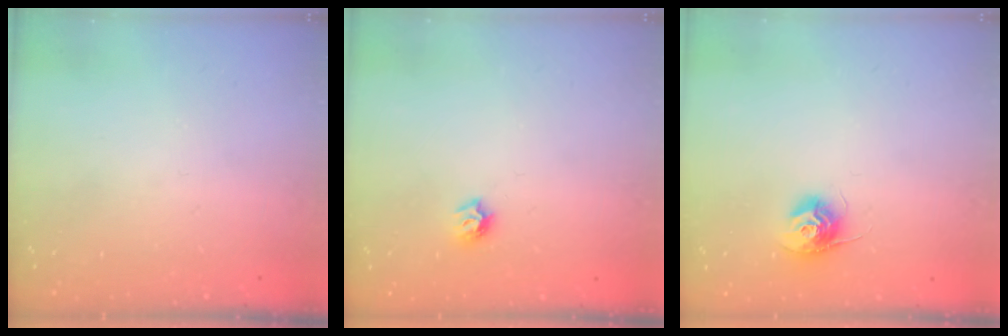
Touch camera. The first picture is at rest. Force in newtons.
{"total": 5.7, "press": 5.6, "slide": 0.8}
{"total": 10.6, "press": 10.6, "slide": 0.7}